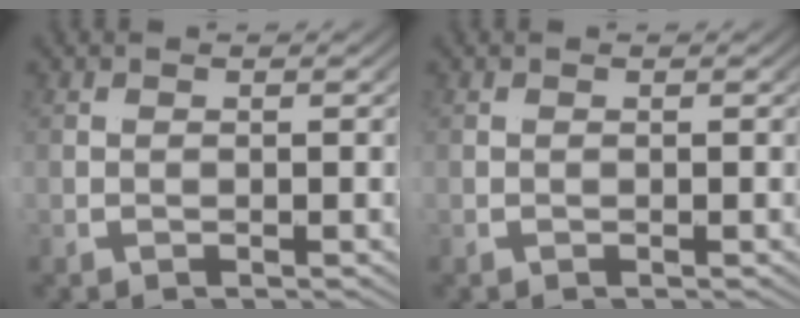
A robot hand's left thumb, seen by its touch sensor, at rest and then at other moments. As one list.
[{"total": 0.0}]